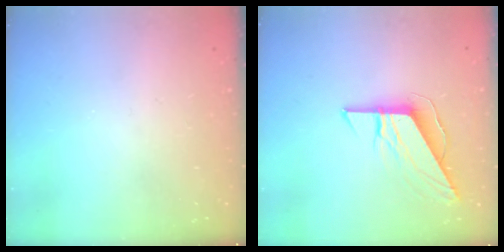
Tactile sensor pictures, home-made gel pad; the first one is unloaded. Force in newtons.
{"total": 9.1, "press": 9.1, "slide": 0.7}